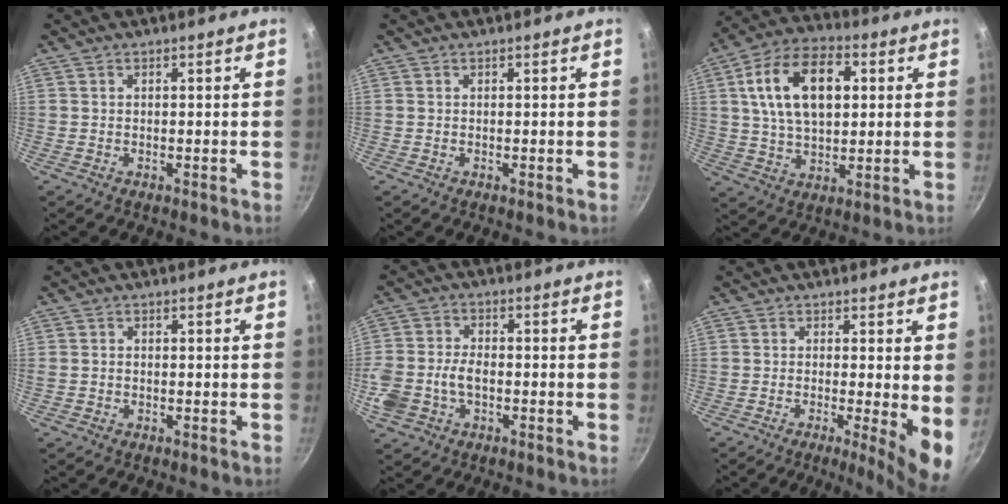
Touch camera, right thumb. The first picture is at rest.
{"total": 0.0}
{"total": 17.0, "force": [4.0, 10.0, 13.1], "torque": [-0.208, 0.008, 0.063]}
{"total": 0.7, "force": [-0.2, 0.6, 0.3], "torque": [-0.006, 0.002, -0.002]}
{"total": 8.9, "force": [-2.2, 6.0, 6.3], "torque": [-0.128, 0.024, -0.046]}
{"total": 7.3, "force": [-0.6, 1.3, 7.2], "torque": [-0.092, -0.016, -0.009]}